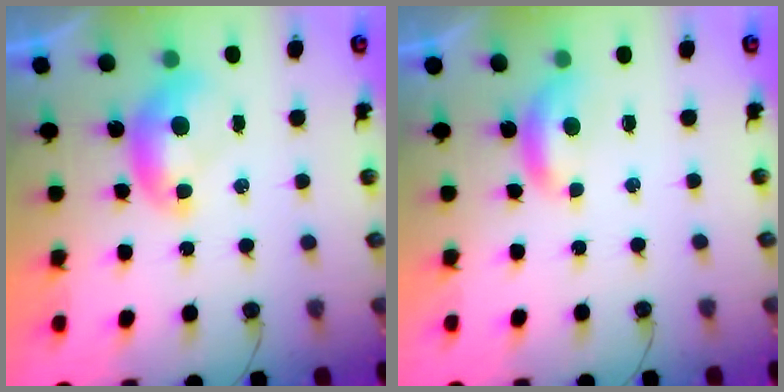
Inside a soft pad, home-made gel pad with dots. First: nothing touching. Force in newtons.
{"total": 1.6, "press": 1.6, "slide": 0.3}